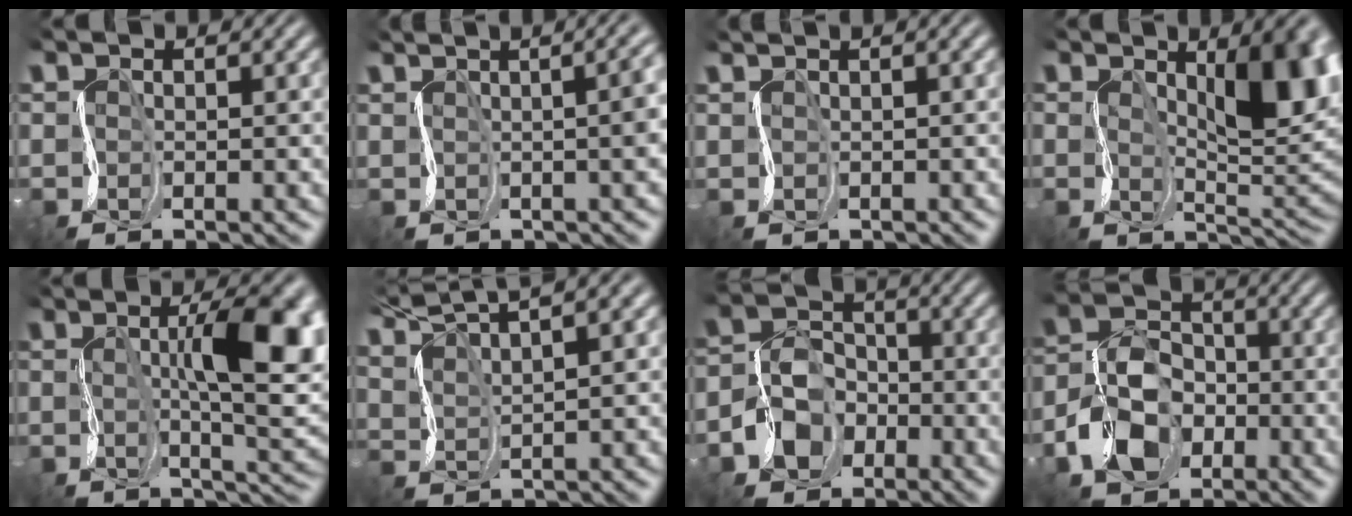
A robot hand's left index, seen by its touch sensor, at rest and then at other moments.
{"total": 9.2, "force": [1.6, 4.7, 7.8], "torque": [-0.033, 0.045, -0.004]}
{"total": 1.2, "force": [1.1, 0.3, 0.3], "torque": [0.002, 0.012, 0.004]}
{"total": 8.2, "force": [2.0, 3.2, 7.2], "torque": [-0.111, 0.007, 0.033]}
{"total": 9.5, "force": [1.1, 2.9, 9.0], "torque": [-0.141, 0.009, 0.020]}
{"total": 6.8, "force": [6.5, 0.1, 1.8], "torque": [-0.046, 0.026, 0.088]}
{"total": 3.7, "force": [-1.9, 3.1, 0.7], "torque": [-0.028, 0.016, -0.046]}
{"total": 5.2, "force": [-2.5, 4.0, 2.2], "torque": [-0.058, 0.014, -0.060]}